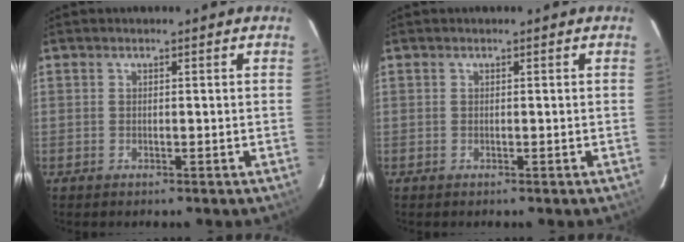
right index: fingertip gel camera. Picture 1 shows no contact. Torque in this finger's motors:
{"motor_torque": [0.00, 0.00, 0.00, 0.01]}